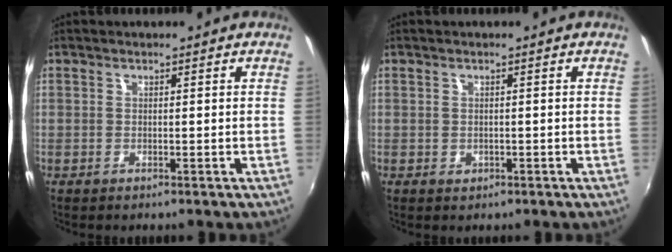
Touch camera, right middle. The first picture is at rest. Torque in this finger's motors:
{"motor_torque": [0.21, -0.11, 0.02, 0.00]}